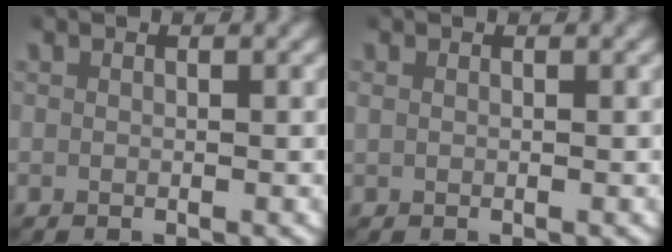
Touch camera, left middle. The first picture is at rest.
{"total": 0.5, "force": [0.2, 0.4, 0.3], "torque": [-0.009, 0.002, 0.005]}